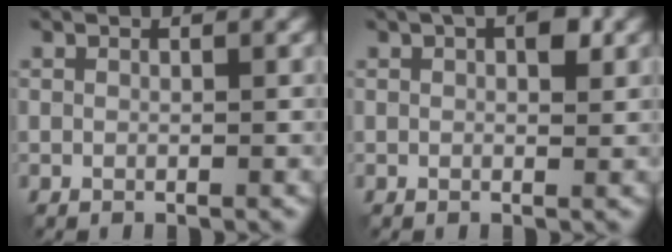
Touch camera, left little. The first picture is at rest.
{"total": 2.2, "force": [0.7, 1.0, 1.8], "torque": [-0.022, 0.004, 0.008]}